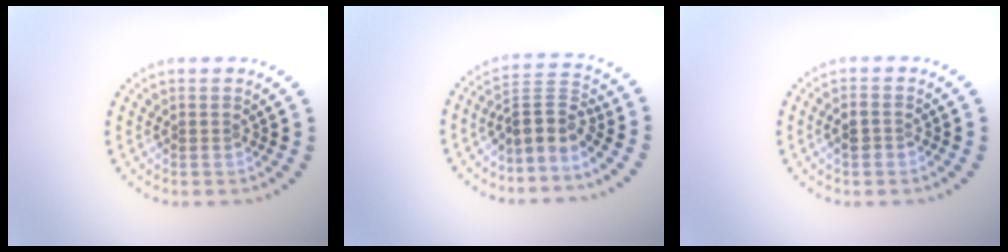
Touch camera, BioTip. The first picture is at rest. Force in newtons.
{"total": 3.3, "press": 2.5, "slide": 2.1}
{"total": 1.6, "press": 1.5, "slide": 0.5}